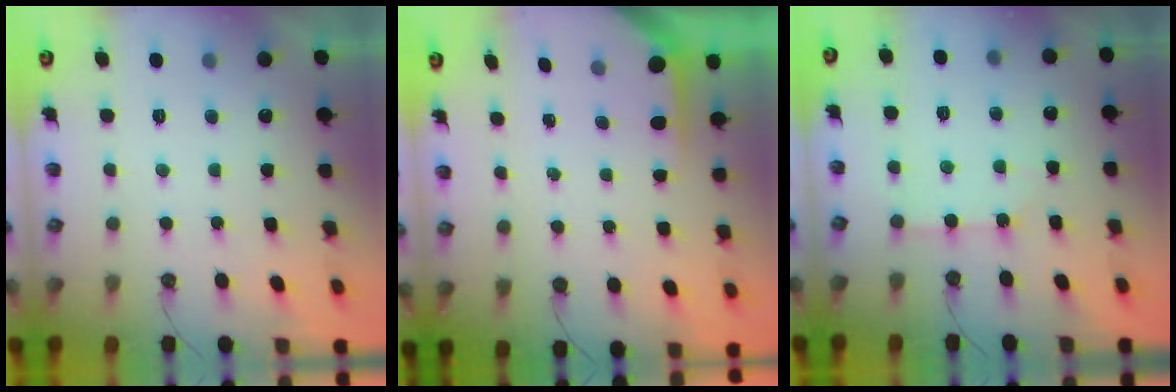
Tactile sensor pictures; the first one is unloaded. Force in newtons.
{"total": 4.4, "press": 4.4, "slide": 0.1}
{"total": 3.6, "press": 3.5, "slide": 0.6}